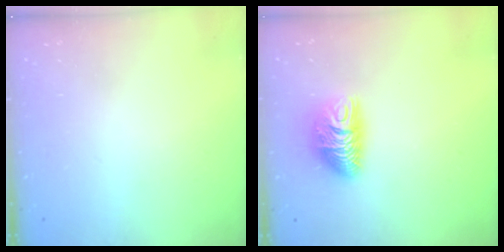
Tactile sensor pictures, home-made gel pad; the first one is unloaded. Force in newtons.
{"total": 9.1, "press": 9.1, "slide": 0.9}